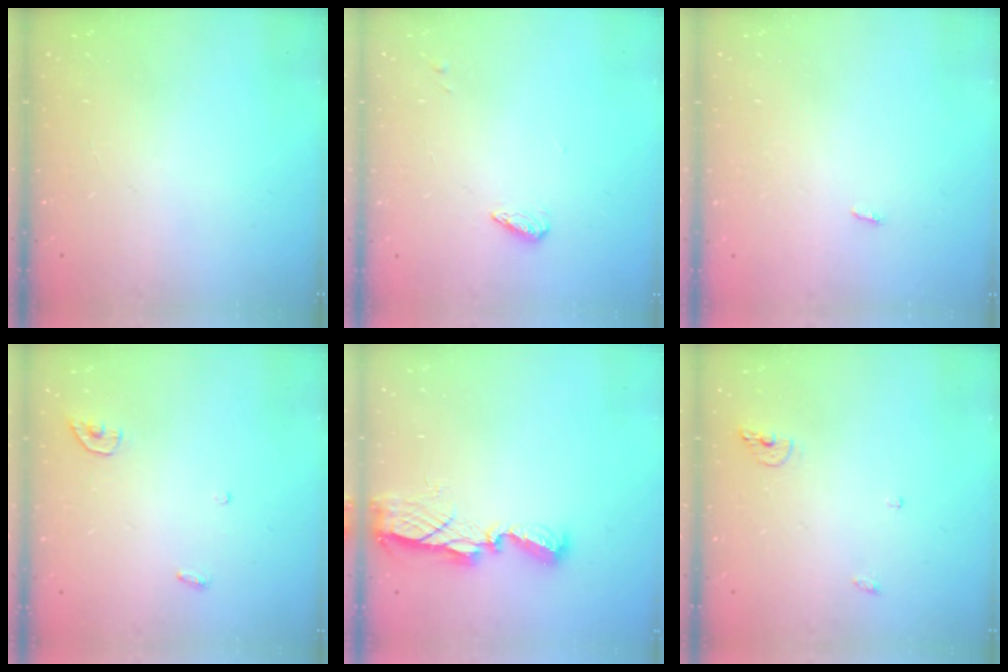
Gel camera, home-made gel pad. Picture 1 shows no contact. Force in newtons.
{"total": 3.4, "press": 3.4, "slide": 0.5}
{"total": 2.8, "press": 1.8, "slide": 2.2}
{"total": 4.3, "press": 4.3, "slide": 0.4}
{"total": 7.4, "press": 7.4, "slide": 0.2}
{"total": 5.7, "press": 5.6, "slide": 1.2}